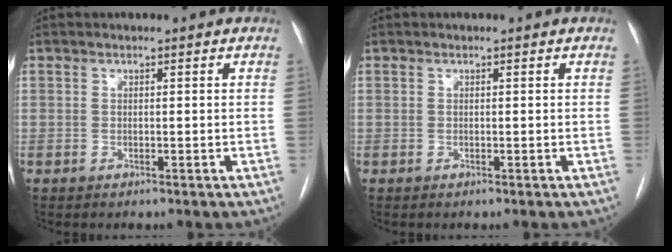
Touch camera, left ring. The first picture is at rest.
{"total": 0.0}